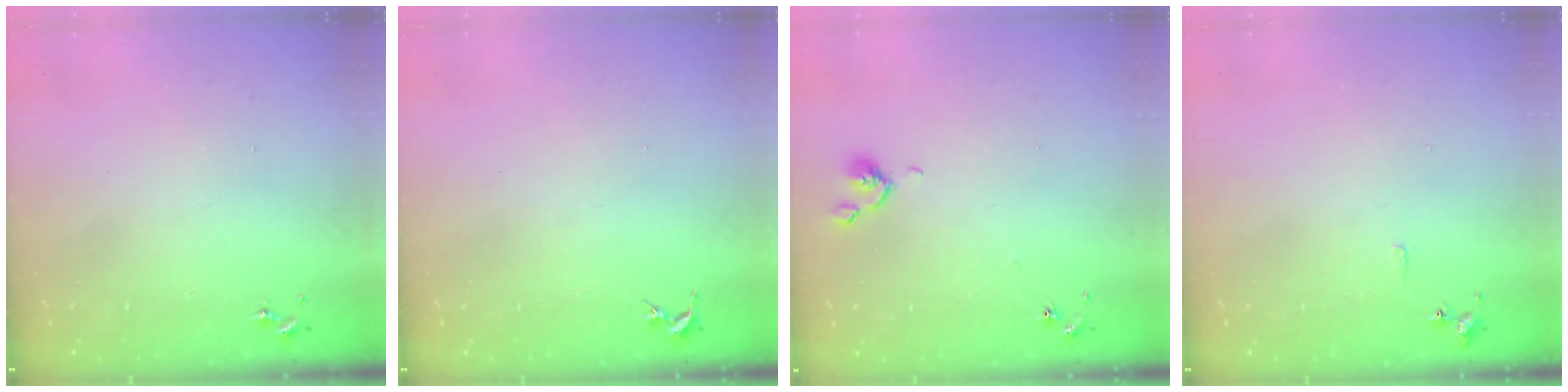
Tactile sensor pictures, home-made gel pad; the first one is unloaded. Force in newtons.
{"total": 0.0}
{"total": 4.4, "press": 4.3, "slide": 0.8}
{"total": 4.5, "press": 4.4, "slide": 0.6}